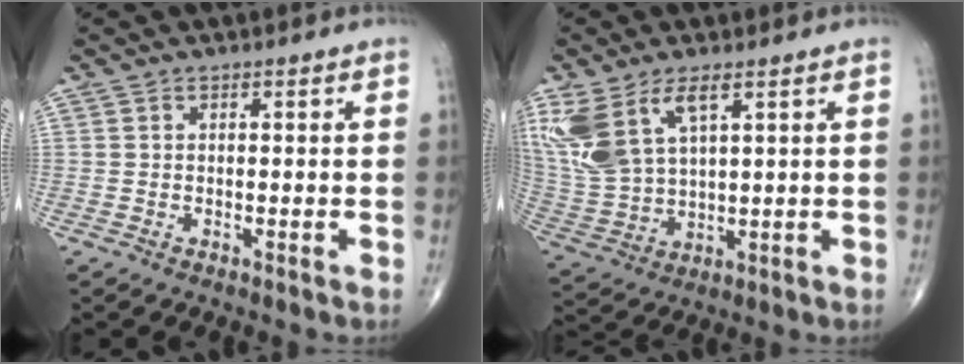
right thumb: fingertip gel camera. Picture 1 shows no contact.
{"total": 13.3, "force": [6.5, 6.2, 9.8], "torque": [-0.224, -0.014, 0.144]}